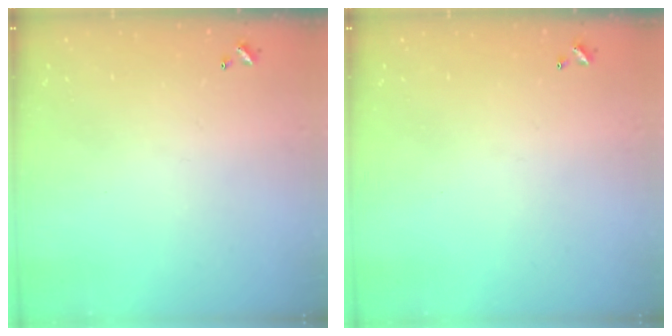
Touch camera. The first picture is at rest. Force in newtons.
{"total": 0.0}